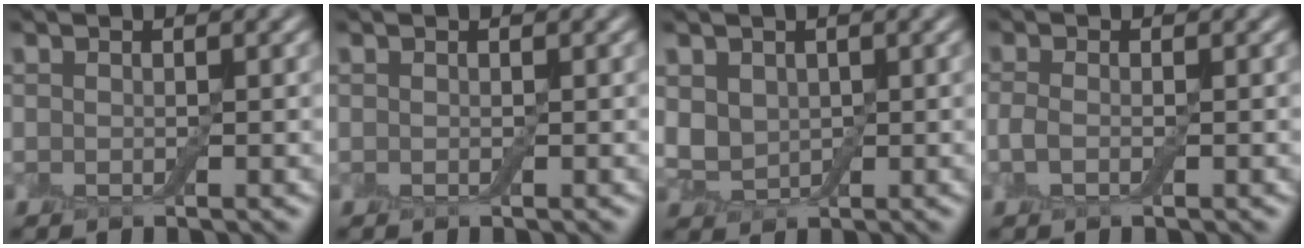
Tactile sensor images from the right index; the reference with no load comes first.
{"total": 0.0}
{"total": 3.0, "force": [0.6, 2.4, 1.7], "torque": [-0.039, -0.002, 0.014]}
{"total": 1.3, "force": [-0.3, 0.6, 1.1], "torque": [-0.028, -0.001, -0.012]}